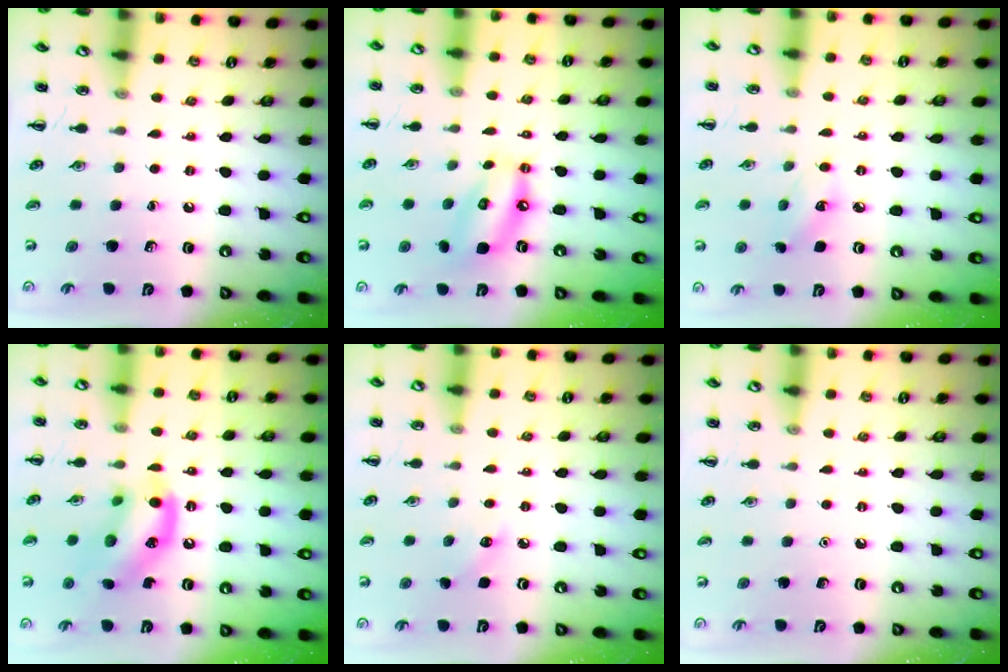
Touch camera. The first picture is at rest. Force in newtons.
{"total": 11.7, "press": 11.3, "slide": 3.1}
{"total": 5.1, "press": 4.9, "slide": 1.3}
{"total": 14.2, "press": 13.9, "slide": 2.4}
{"total": 4.4, "press": 4.2, "slide": 1.2}
{"total": 1.5, "press": 1.5, "slide": 0.1}